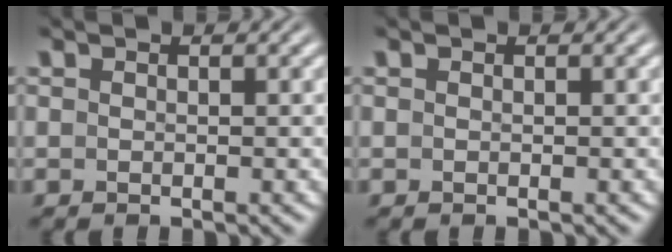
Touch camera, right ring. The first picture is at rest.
{"total": 0.0}